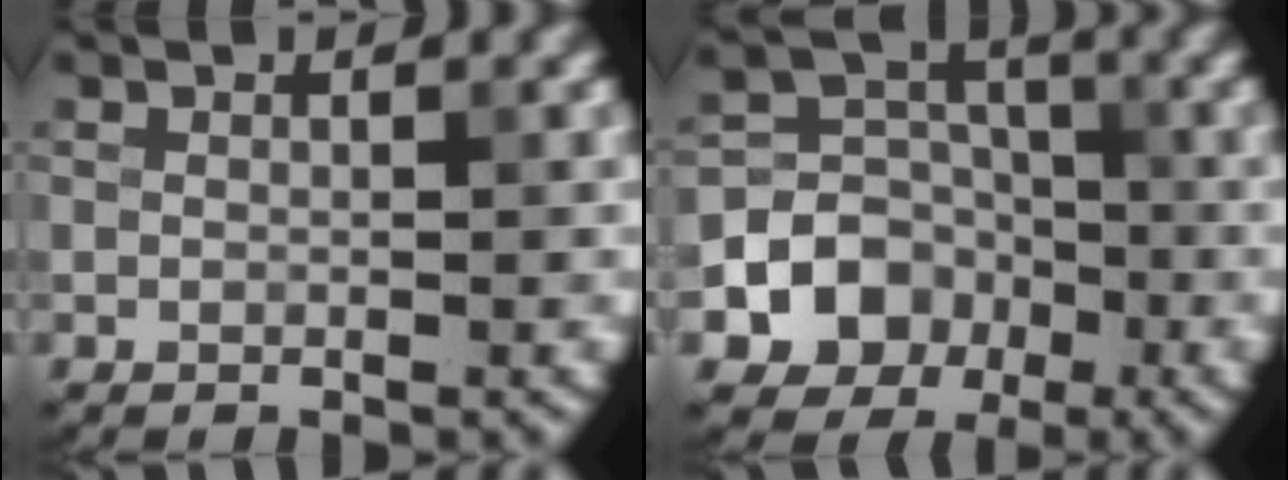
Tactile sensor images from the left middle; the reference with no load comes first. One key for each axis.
{"total": 7.0, "fx": -2.7, "fy": 6.0, "fz": 2.3, "tx": -0.018, "ty": 0.004, "tz": -0.076}